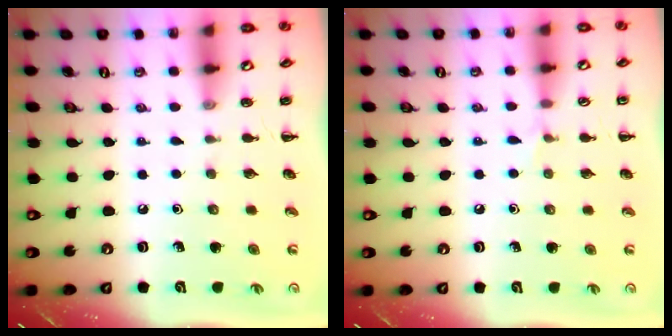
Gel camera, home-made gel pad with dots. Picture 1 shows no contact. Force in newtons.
{"total": 4.0, "press": 3.7, "slide": 1.3}